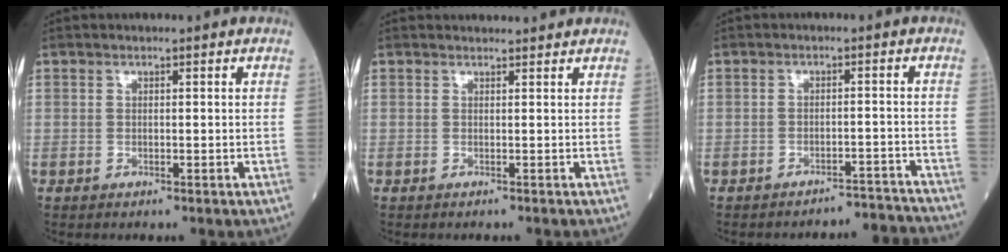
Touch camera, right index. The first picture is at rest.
{"total": 2.4, "force": [2.2, 0.6, 0.8], "torque": [-0.029, 0.016, 0.019]}
{"total": 6.2, "force": [-6.1, -0.4, -1.0], "torque": [0.029, 0.011, -0.074]}